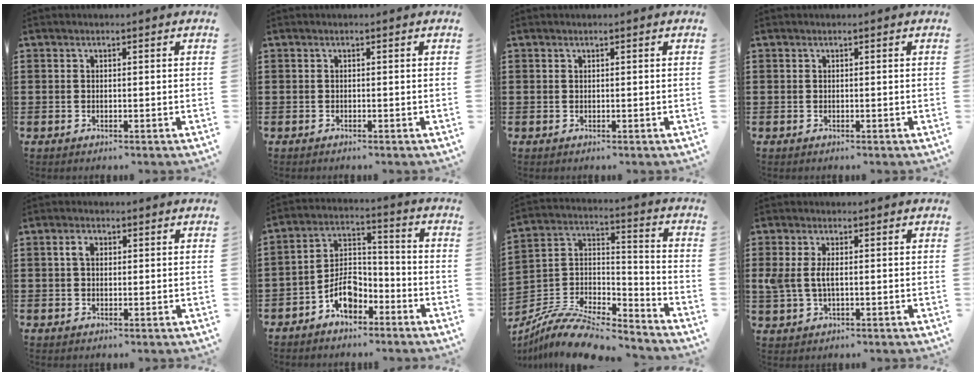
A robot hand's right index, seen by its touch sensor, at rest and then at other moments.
{"total": 0.0}
{"total": 0.0}
{"total": 0.0}
{"total": 2.3, "force": [0.5, 1.5, 1.7], "torque": [-0.036, 0.010, 0.008]}
{"total": 7.2, "force": [-4.3, 4.0, 4.1], "torque": [-0.089, 0.017, -0.084]}
{"total": 10.3, "force": [-8.7, 3.5, 4.3], "torque": [-0.085, 0.027, -0.170]}
{"total": 3.8, "force": [0.2, 1.8, 3.3], "torque": [-0.096, -0.005, -0.008]}